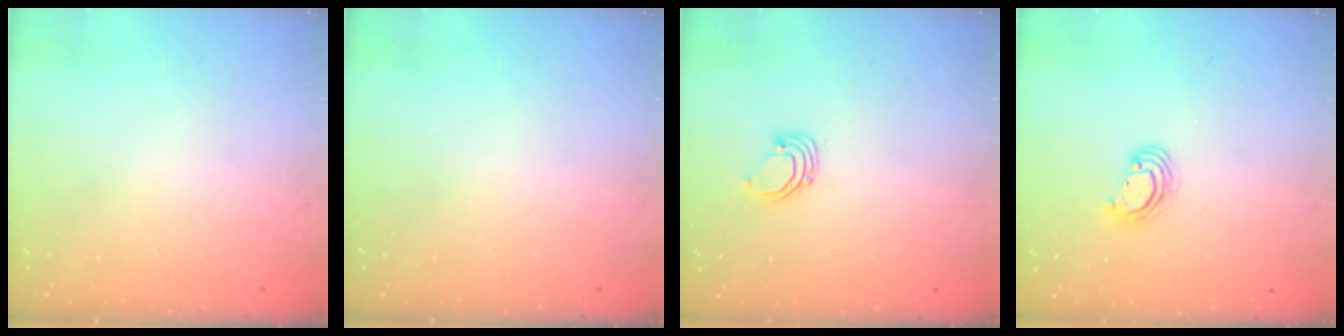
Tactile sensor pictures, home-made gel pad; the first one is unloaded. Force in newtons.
{"total": 0.0}
{"total": 2.7, "press": 2.7, "slide": 0.2}
{"total": 3.5, "press": 3.5, "slide": 0.3}